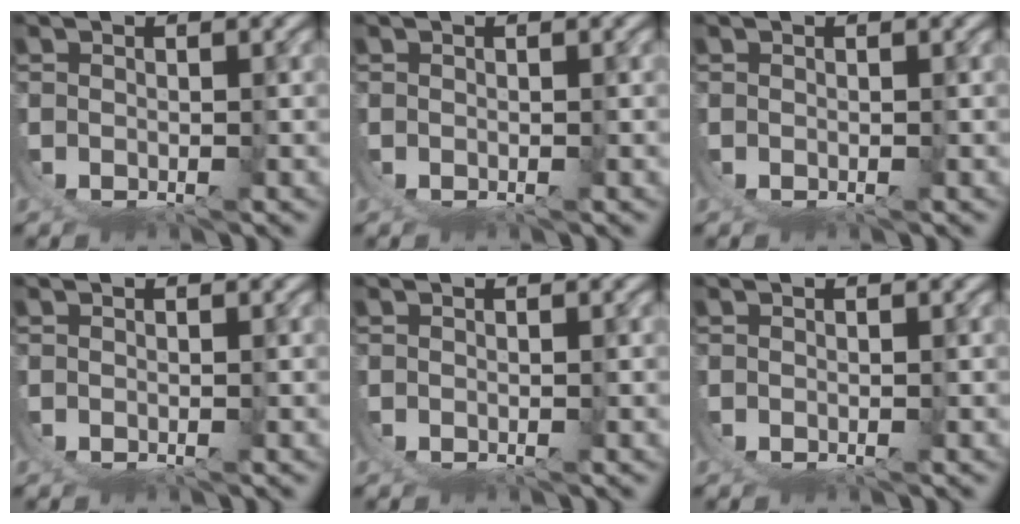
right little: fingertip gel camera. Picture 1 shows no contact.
{"total": 0.0}
{"total": 0.0}
{"total": 0.0}
{"total": 0.0}
{"total": 0.0}